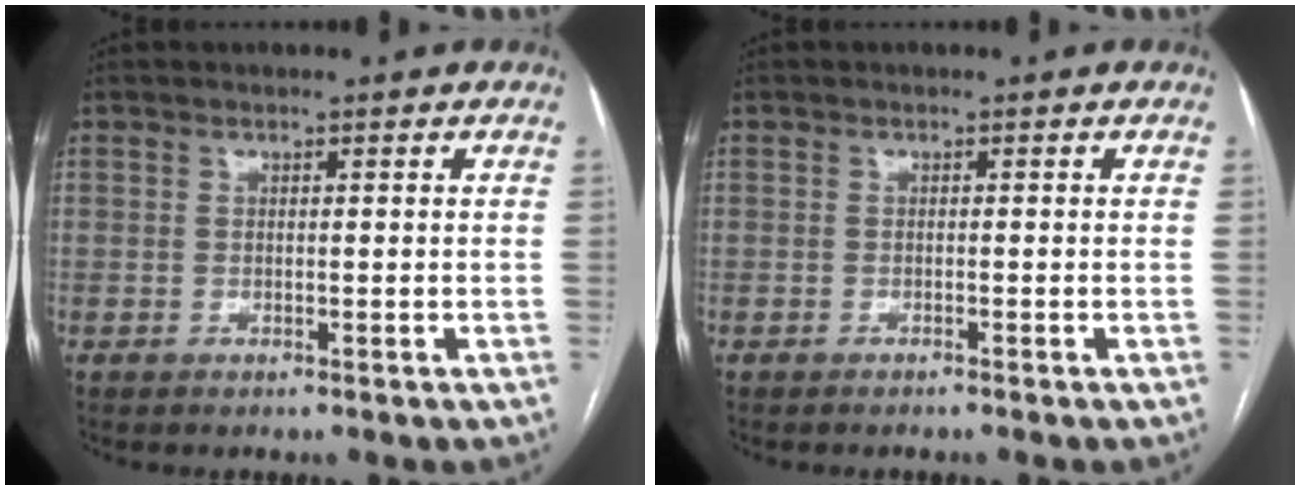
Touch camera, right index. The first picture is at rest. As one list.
[{"total": 0.6, "force": [-0.5, -0.1, 0.2], "torque": [-0.004, 0.000, -0.010]}]